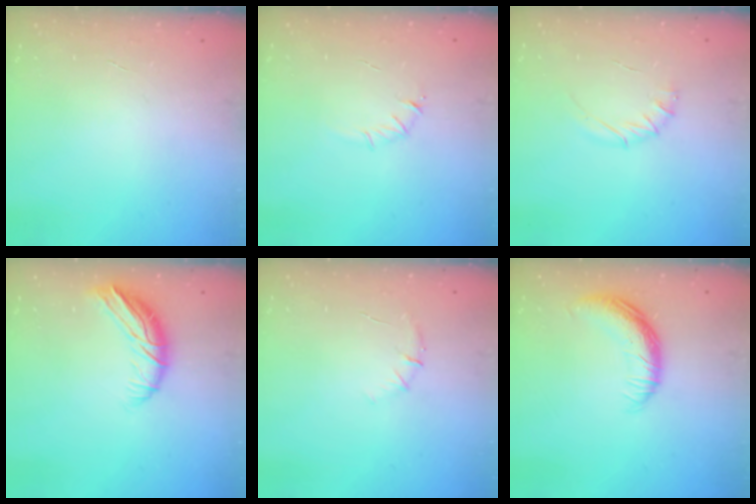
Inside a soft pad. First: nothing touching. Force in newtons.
{"total": 3.3, "press": 3.1, "slide": 1.1}
{"total": 3.9, "press": 3.8, "slide": 1.1}
{"total": 8.9, "press": 8.9, "slide": 1.2}
{"total": 5.1, "press": 4.9, "slide": 1.6}
{"total": 12.1, "press": 12.1, "slide": 0.7}